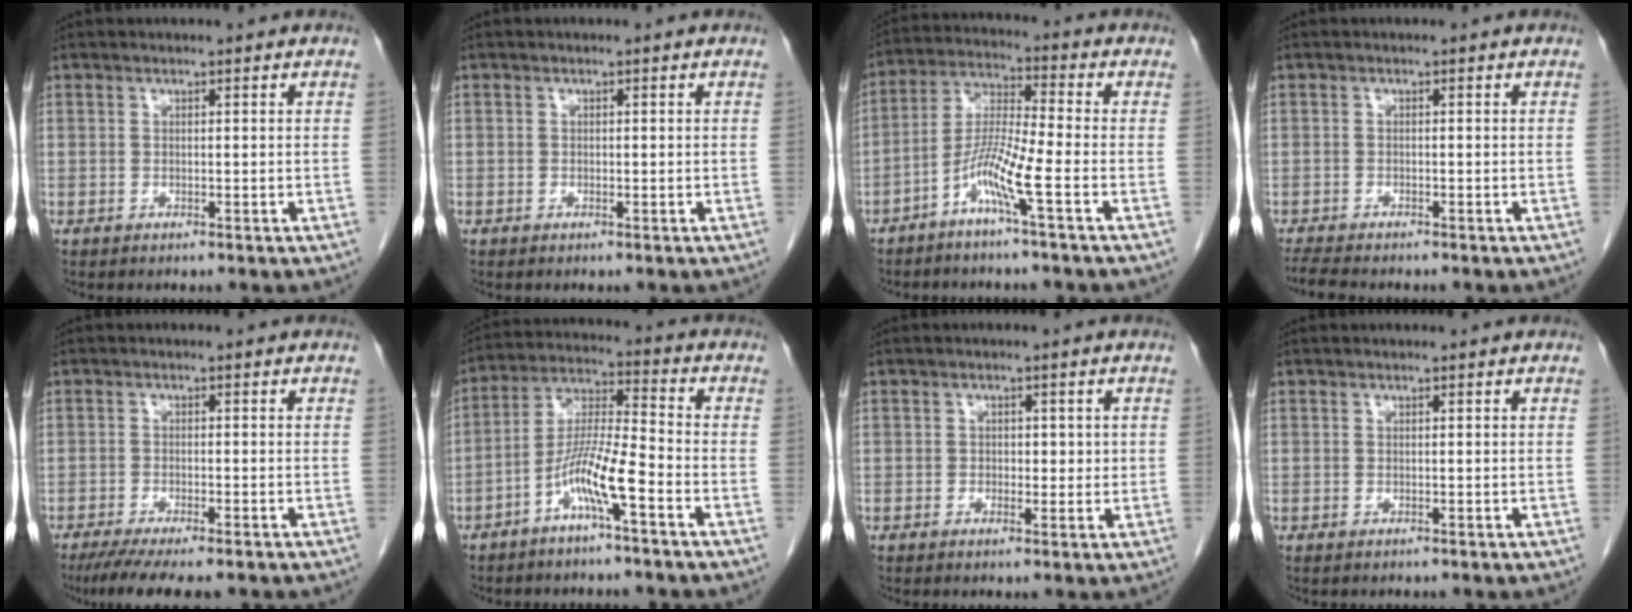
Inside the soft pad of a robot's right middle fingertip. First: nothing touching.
{"total": 0.0}
{"total": 7.7, "force": [-3.6, -0.7, 6.8], "torque": [-0.142, 0.004, -0.078]}
{"total": 3.8, "force": [-3.5, 0.3, 1.6], "torque": [-0.033, -0.015, -0.060]}
{"total": 8.6, "force": [-6.8, 1.4, 5.1], "torque": [-0.073, -0.016, -0.106]}
{"total": 8.6, "force": [-4.2, 0.2, 7.5], "torque": [-0.154, 0.010, -0.083]}
{"total": 2.4, "force": [0.3, 1.6, 1.8], "torque": [-0.019, 0.003, 0.002]}
{"total": 0.0}